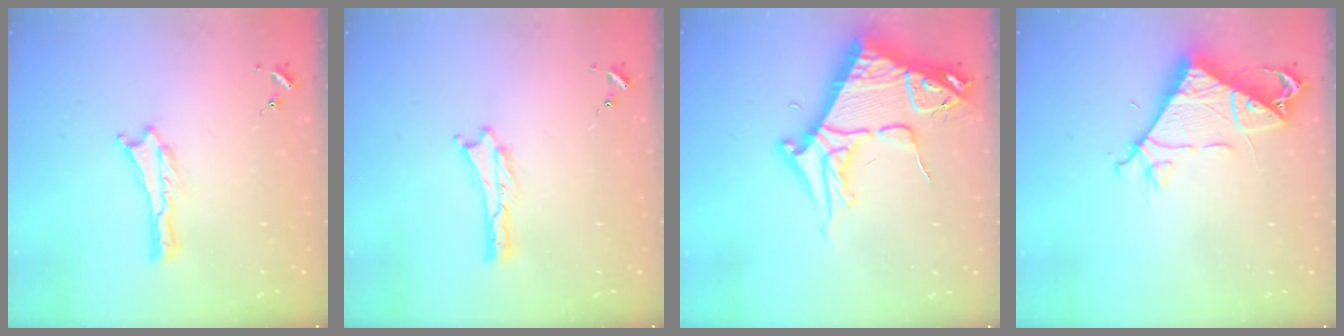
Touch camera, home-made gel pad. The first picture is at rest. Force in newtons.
{"total": 0.0}
{"total": 10.7, "press": 10.7, "slide": 1.2}
{"total": 8.1, "press": 8.1, "slide": 0.6}